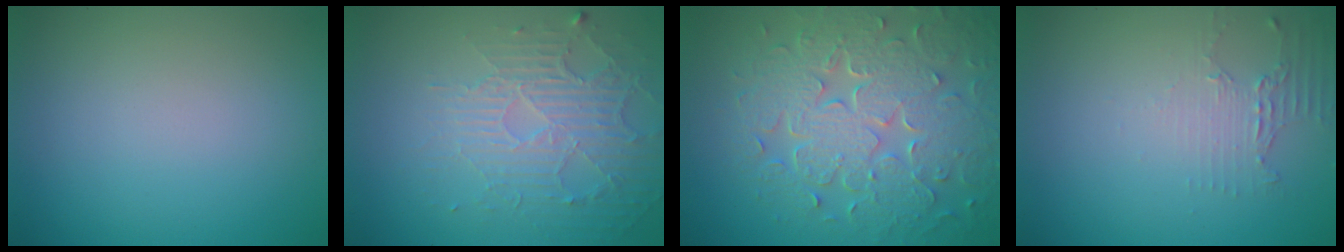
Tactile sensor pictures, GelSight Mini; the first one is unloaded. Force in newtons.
{"total": 4.7, "press": 3.3, "slide": 3.3}
{"total": 8.9, "press": 6.4, "slide": 6.2}
{"total": 2.0, "press": 1.4, "slide": 1.4}